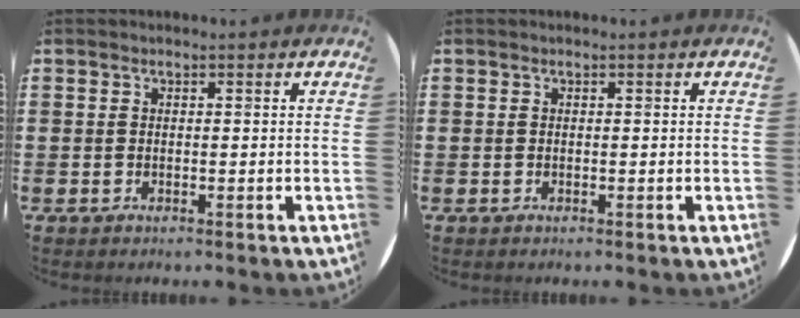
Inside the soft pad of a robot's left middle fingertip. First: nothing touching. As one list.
[{"total": 0.0}]